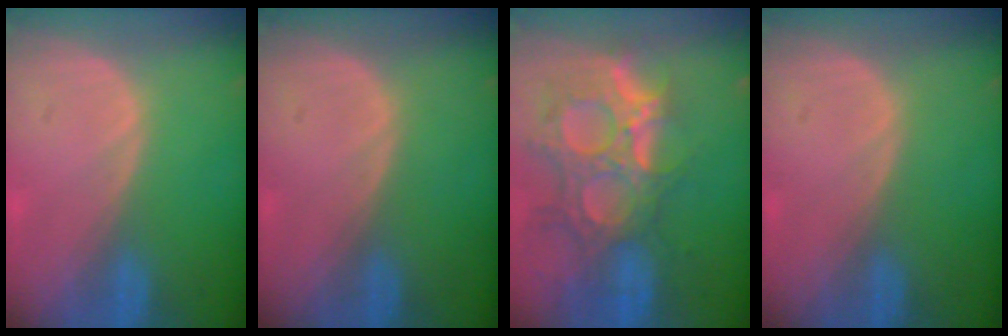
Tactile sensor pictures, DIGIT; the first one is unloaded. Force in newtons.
{"total": 0.0}
{"total": 13.1, "press": 11.2, "slide": 6.8}
{"total": 0.0}